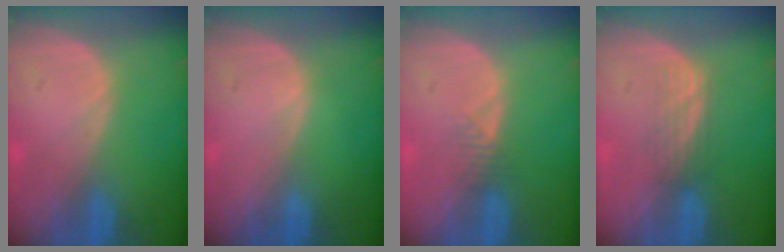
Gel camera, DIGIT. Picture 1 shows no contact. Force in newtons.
{"total": 0.0}
{"total": 1.6, "press": 1.4, "slide": 0.9}
{"total": 3.1, "press": 2.5, "slide": 1.7}